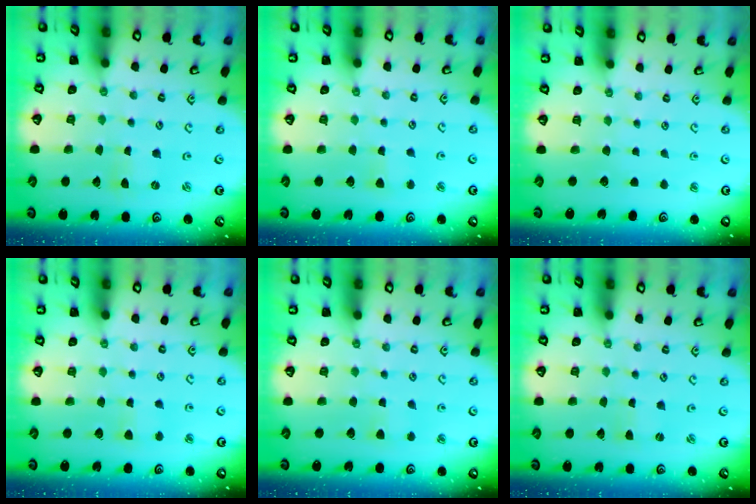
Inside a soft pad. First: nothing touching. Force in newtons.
{"total": 2.2, "press": 2.2, "slide": 0.2}
{"total": 0.0}
{"total": 2.9, "press": 2.9, "slide": 0.5}
{"total": 3.6, "press": 3.5, "slide": 0.5}
{"total": 0.9, "press": 0.9, "slide": 0.2}